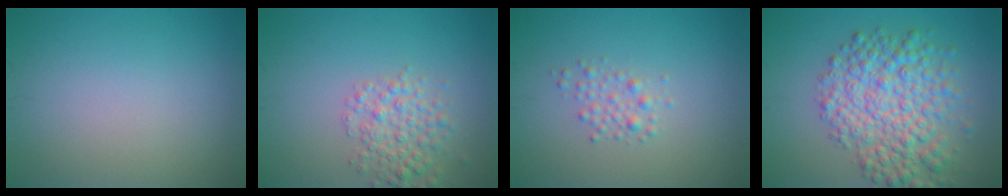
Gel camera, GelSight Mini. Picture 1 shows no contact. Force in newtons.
{"total": 3.4, "press": 3.4, "slide": 0.1}
{"total": 1.5, "press": 1.5, "slide": 0.0}
{"total": 7.4, "press": 7.4, "slide": 0.2}